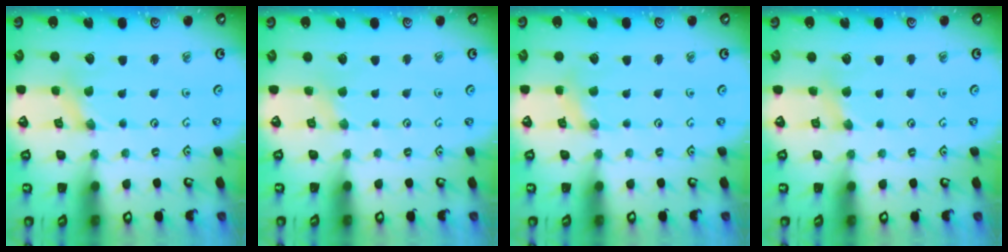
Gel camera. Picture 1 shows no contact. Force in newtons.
{"total": 1.2, "press": 1.2, "slide": 0.3}
{"total": 2.4, "press": 2.3, "slide": 0.3}
{"total": 2.5, "press": 2.5, "slide": 0.5}